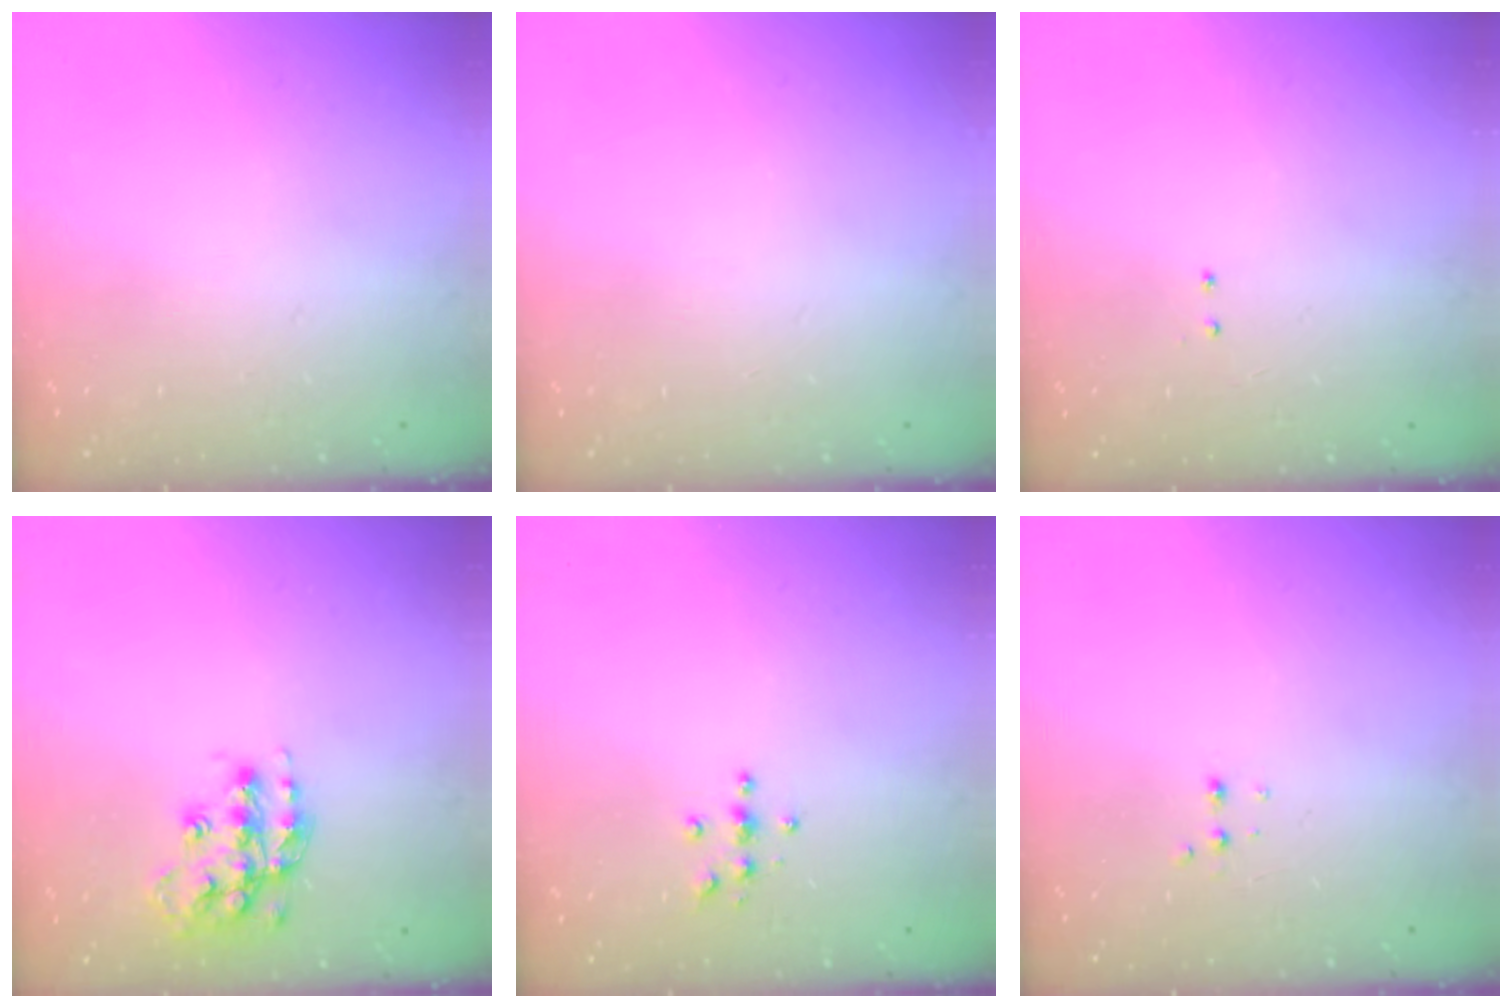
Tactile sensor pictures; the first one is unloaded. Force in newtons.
{"total": 0.0}
{"total": 2.0, "press": 2.0, "slide": 0.4}
{"total": 15.0, "press": 15.0, "slide": 1.0}
{"total": 3.9, "press": 3.8, "slide": 0.4}
{"total": 2.9, "press": 2.7, "slide": 1.0}